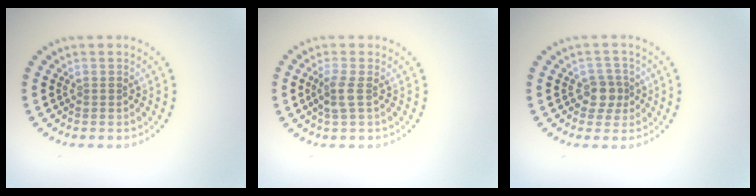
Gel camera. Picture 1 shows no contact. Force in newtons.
{"total": 1.7, "press": 1.4, "slide": 0.9}
{"total": 2.2, "press": 1.8, "slide": 1.1}